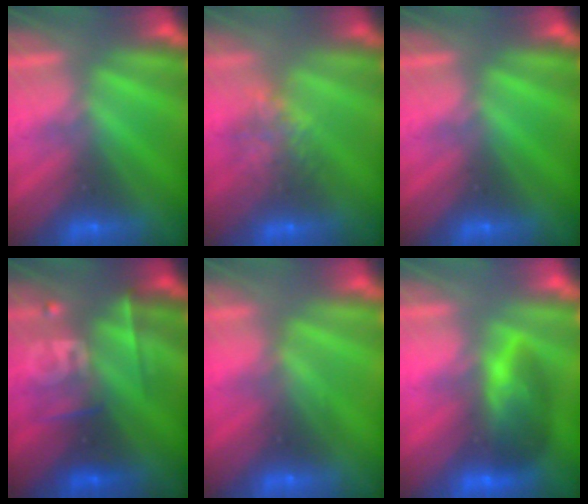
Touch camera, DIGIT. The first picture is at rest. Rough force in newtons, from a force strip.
{"total": 4.5}
{"total": 0.0}
{"total": 2.4}
{"total": 2.8}
{"total": 7.5}